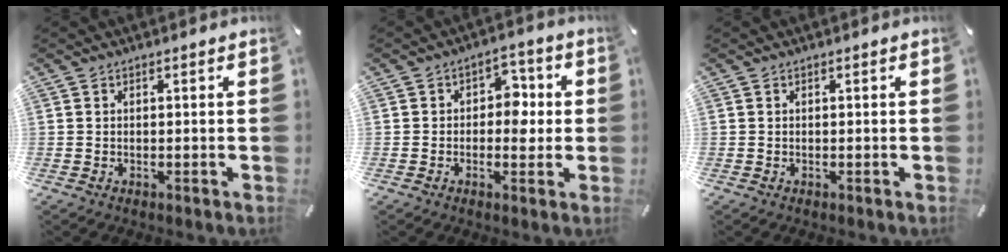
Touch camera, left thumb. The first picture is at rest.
{"total": 5.8, "force": [-0.4, 4.4, 3.8], "torque": [-0.034, 0.000, -0.017]}
{"total": 0.0}